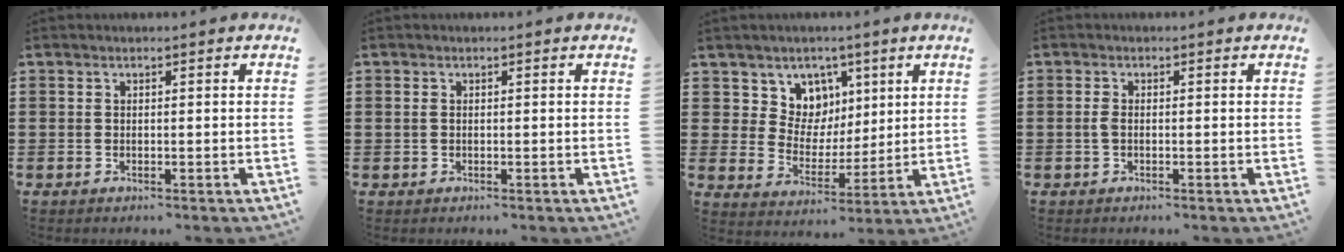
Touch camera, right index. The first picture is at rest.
{"total": 0.8, "force": [0.2, 0.6, 0.5], "torque": [-0.013, 0.004, 0.003]}
{"total": 7.1, "force": [3.8, 6.0, 0.6], "torque": [-0.049, -0.020, 0.071]}
{"total": 1.4, "force": [-0.2, 0.6, 1.3], "torque": [-0.032, -0.002, -0.008]}